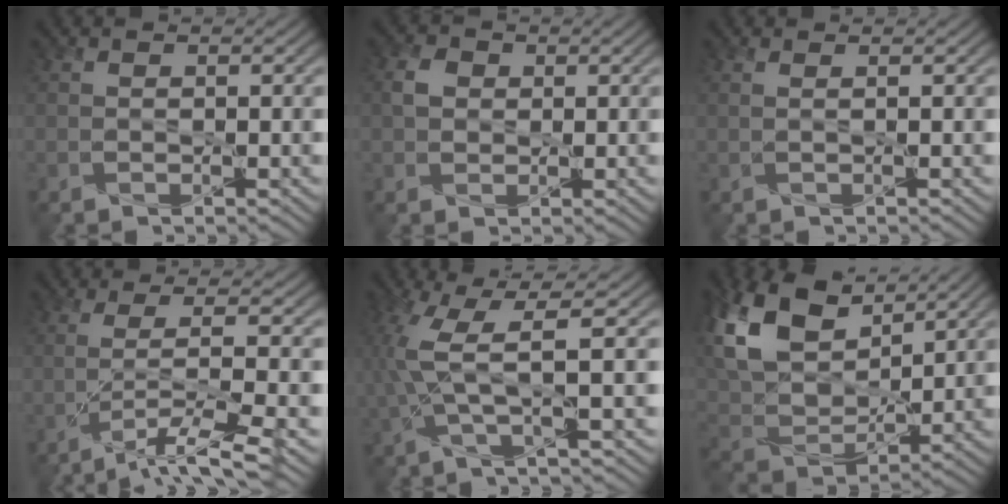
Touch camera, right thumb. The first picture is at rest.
{"total": 2.5, "force": [0.5, 2.1, 1.2], "torque": [-0.031, 0.003, 0.004]}
{"total": 0.6, "force": [0.3, 0.0, 0.5], "torque": [-0.009, 0.005, 0.000]}
{"total": 7.3, "force": [-2.9, 0.8, 6.7], "torque": [-0.107, 0.007, -0.062]}
{"total": 6.7, "force": [1.2, 1.3, 6.5], "torque": [-0.138, 0.008, 0.018]}
{"total": 14.8, "force": [8.3, 8.2, 9.1], "torque": [-0.238, 0.035, 0.152]}